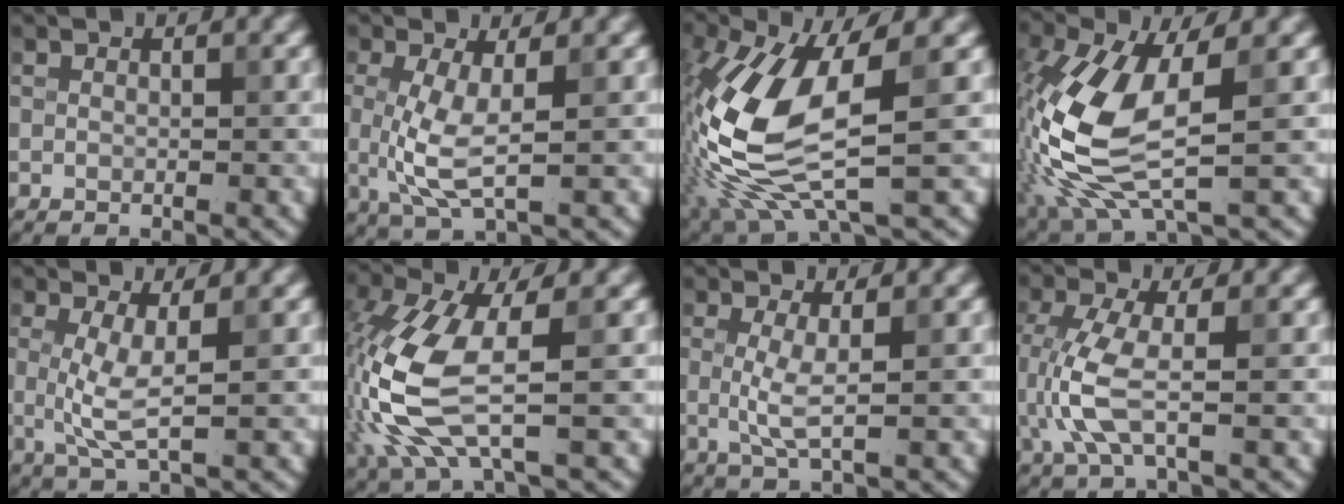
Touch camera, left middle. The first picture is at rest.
{"total": 4.1, "force": [0.0, 1.2, 3.9], "torque": [-0.100, -0.009, 0.002]}
{"total": 10.6, "force": [-1.1, 4.1, 9.7], "torque": [-0.232, -0.009, -0.022]}
{"total": 9.6, "force": [-0.9, 4.1, 8.7], "torque": [-0.215, -0.006, -0.017]}
{"total": 3.1, "force": [0.2, 0.6, 3.0], "torque": [-0.071, -0.007, 0.005]}
{"total": 8.8, "force": [-1.7, 3.2, 8.0], "torque": [-0.215, -0.005, -0.035]}
{"total": 2.2, "force": [0.1, 0.3, 2.2], "torque": [-0.056, -0.005, 0.003]}
{"total": 4.4, "force": [-0.6, 1.4, 4.1], "torque": [-0.119, -0.007, -0.010]}